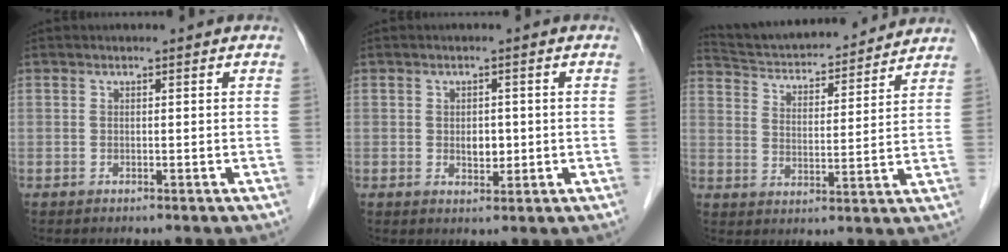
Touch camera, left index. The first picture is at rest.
{"total": 2.5, "force": [-0.3, 1.6, 1.9], "torque": [-0.031, -0.004, 0.000]}
{"total": 17.5, "force": [16.5, 2.7, 5.2], "torque": [-0.085, 0.016, 0.249]}